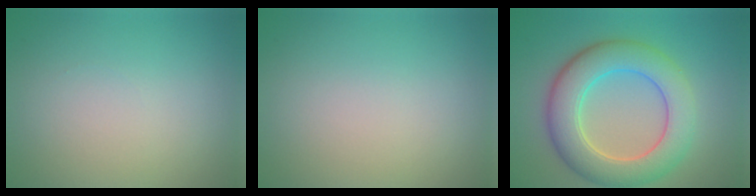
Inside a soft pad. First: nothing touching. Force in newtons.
{"total": 0.0}
{"total": 7.6, "press": 7.6, "slide": 0.1}